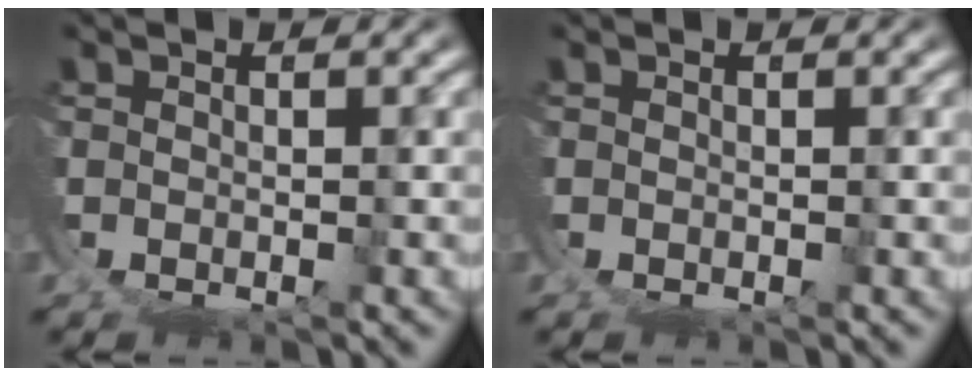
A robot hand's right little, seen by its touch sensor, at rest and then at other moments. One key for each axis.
{"total": 0.0}